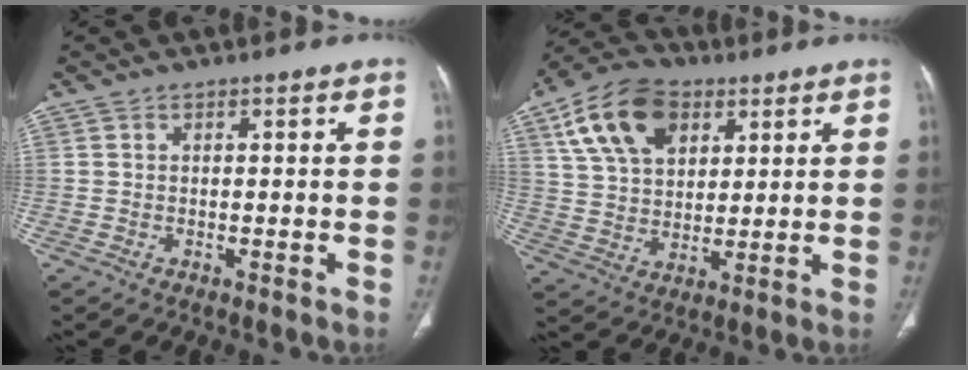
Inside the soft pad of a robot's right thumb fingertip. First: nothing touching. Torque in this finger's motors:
{"motor_torque": [-0.60, 1.10, 0.19, 0.34, 0.11]}